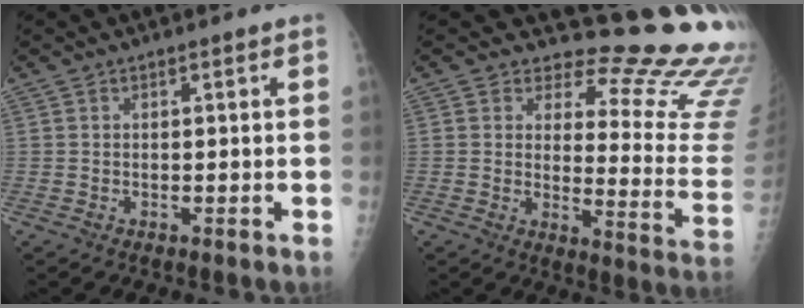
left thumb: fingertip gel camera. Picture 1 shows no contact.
{"total": 19.9, "force": [17.3, 5.8, 7.8], "torque": [-0.047, -0.175, 0.188]}